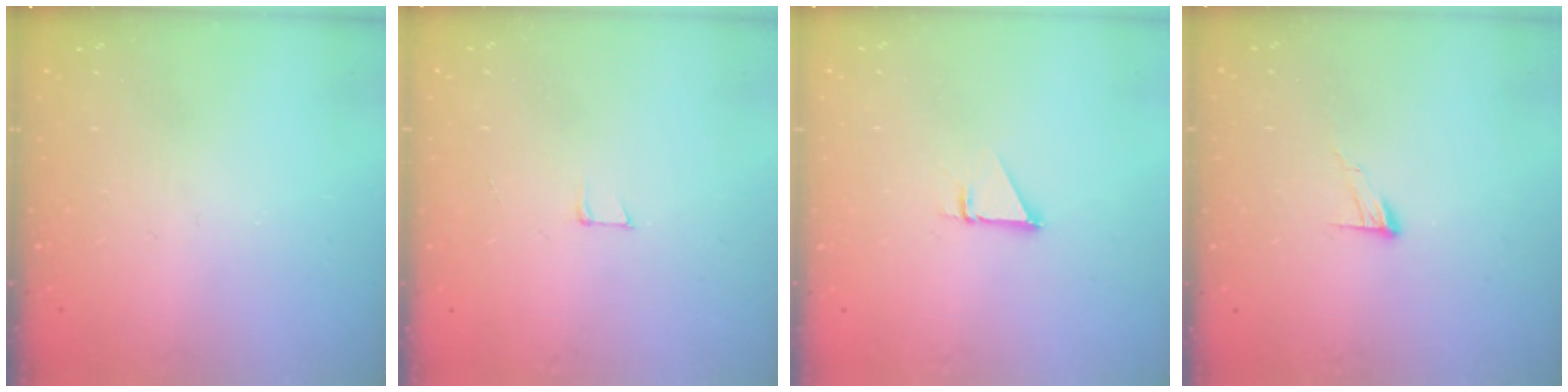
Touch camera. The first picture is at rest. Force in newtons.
{"total": 4.4, "press": 4.4, "slide": 0.3}
{"total": 1.0, "press": 1.0, "slide": 0.1}
{"total": 6.5, "press": 6.5, "slide": 0.5}